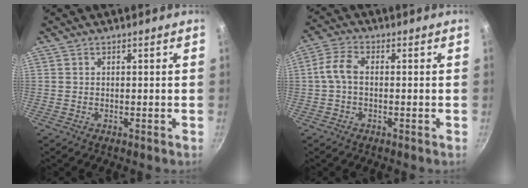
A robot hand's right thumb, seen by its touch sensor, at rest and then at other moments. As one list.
[{"total": 4.6, "force": [-0.3, 2.9, 3.6], "torque": [-0.079, 0.021, -0.014]}]